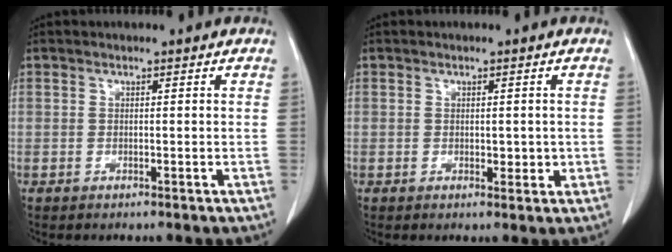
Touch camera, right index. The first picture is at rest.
{"total": 2.0, "force": [0.0, 1.2, 1.5], "torque": [-0.015, -0.002, 0.003]}